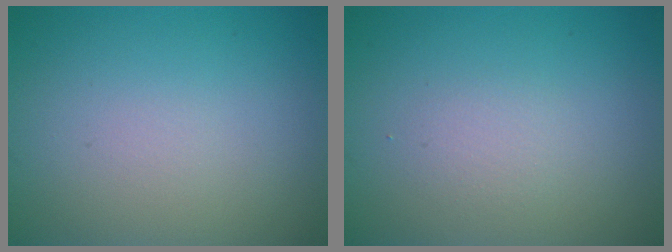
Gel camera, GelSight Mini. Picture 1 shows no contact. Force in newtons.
{"total": 1.2, "press": 1.2, "slide": 0.0}